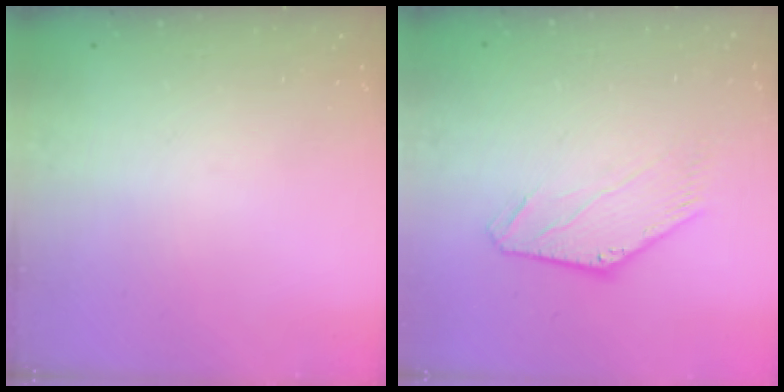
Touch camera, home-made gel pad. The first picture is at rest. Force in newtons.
{"total": 0.6, "press": 0.6, "slide": 0.1}